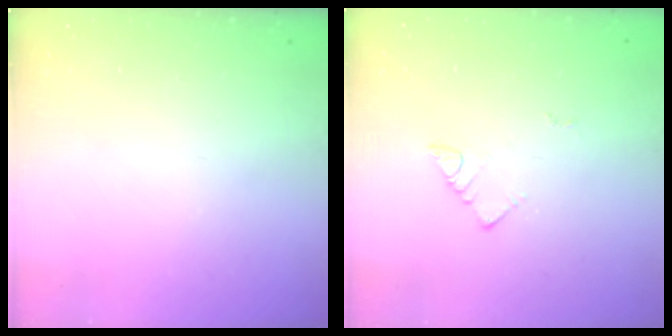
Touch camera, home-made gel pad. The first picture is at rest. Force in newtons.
{"total": 3.1, "press": 3.1, "slide": 0.5}